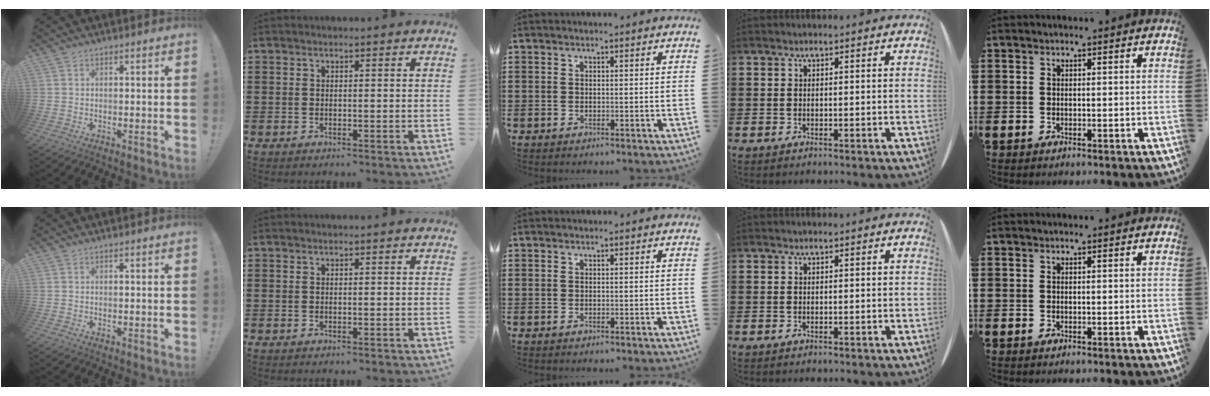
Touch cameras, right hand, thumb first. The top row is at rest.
{}